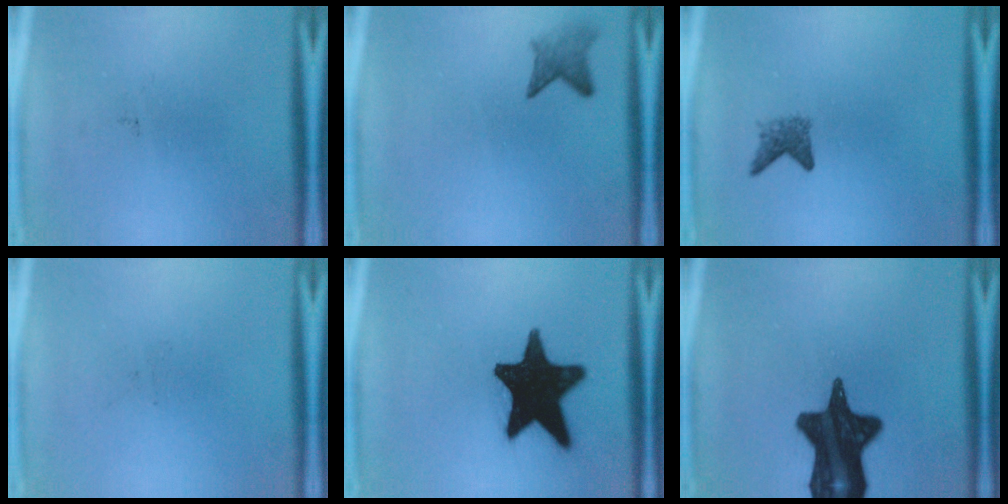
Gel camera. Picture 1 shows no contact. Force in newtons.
{"total": 2.4}
{"total": 2.2}
{"total": 0.0}
{"total": 18.5}
{"total": 17.5}